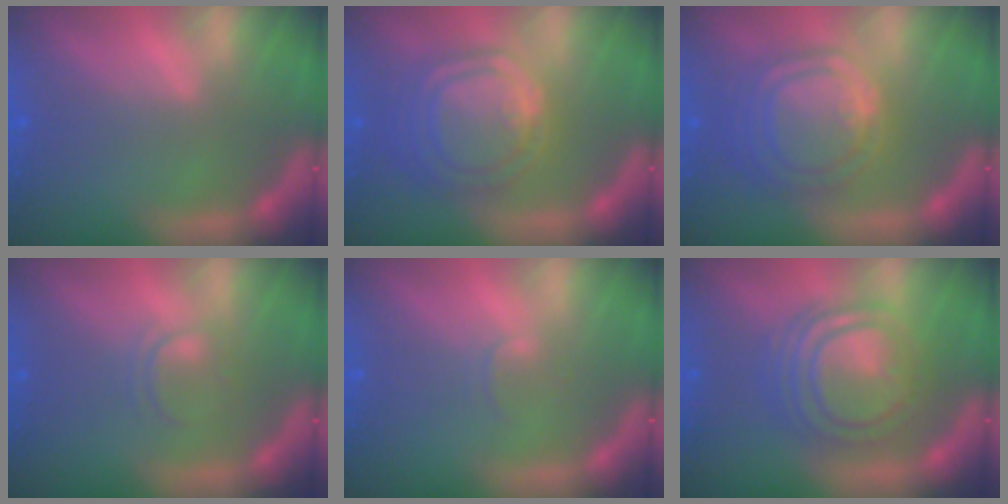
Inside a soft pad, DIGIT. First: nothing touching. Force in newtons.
{"total": 9.1}
{"total": 9.1}
{"total": 2.0}
{"total": 1.0}
{"total": 8.6}